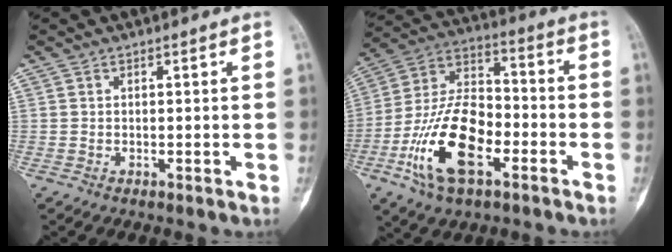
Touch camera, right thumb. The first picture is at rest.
{"total": 18.7, "force": [-7.1, 9.4, 14.5], "torque": [-0.264, 0.041, -0.131]}